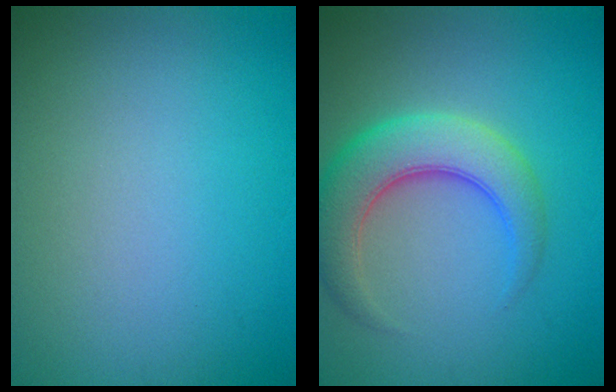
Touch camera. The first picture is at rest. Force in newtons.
{"total": 5.9, "press": 5.9, "slide": 0.3}